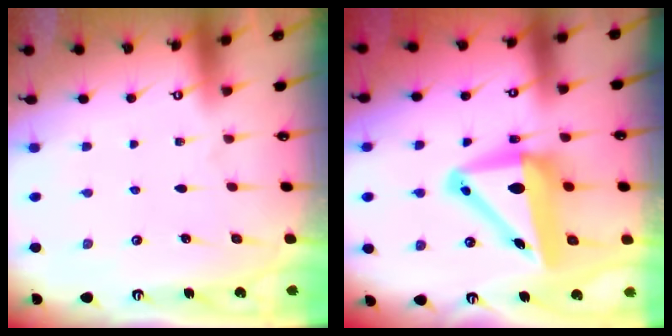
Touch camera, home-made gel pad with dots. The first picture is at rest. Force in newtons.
{"total": 13.6, "press": 13.3, "slide": 2.6}